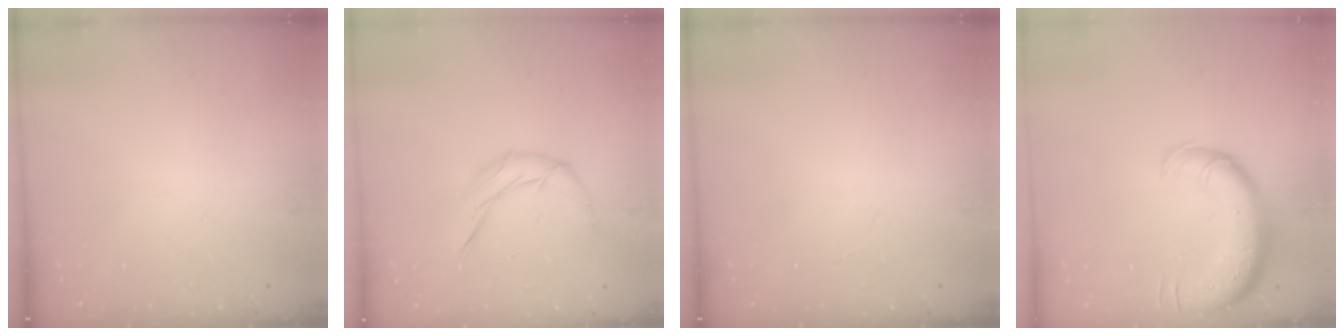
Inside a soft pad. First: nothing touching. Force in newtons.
{"total": 8.4, "press": 8.4, "slide": 0.3}
{"total": 0.0}
{"total": 14.4, "press": 14.0, "slide": 3.4}